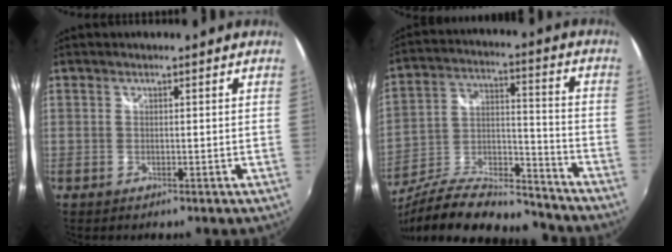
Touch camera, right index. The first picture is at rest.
{"total": 21.1, "force": [-17.4, 5.9, 10.4], "torque": [-0.199, -0.001, -0.283]}